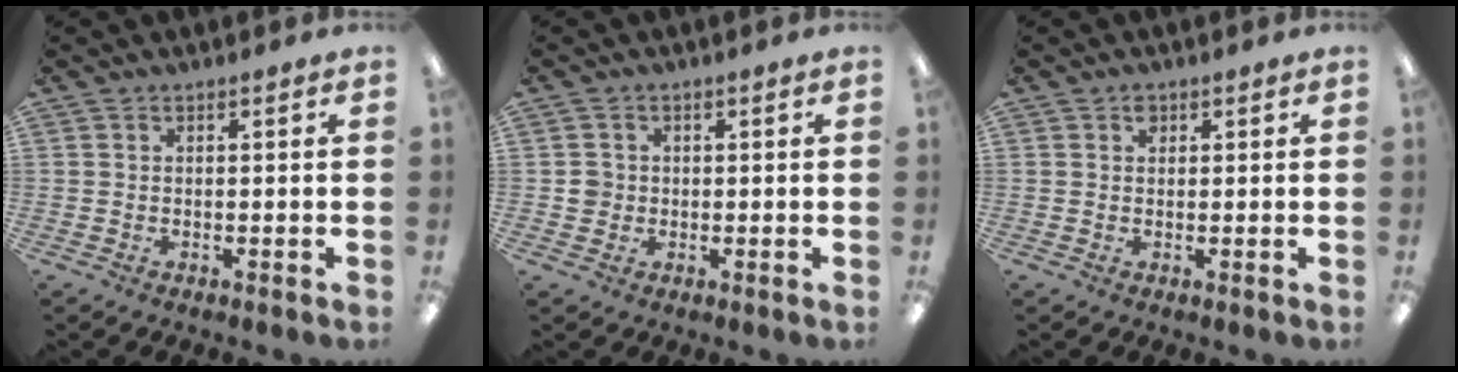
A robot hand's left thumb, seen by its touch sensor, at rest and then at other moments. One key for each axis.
{"total": 2.8, "fx": 0.0, "fy": 2.7, "fz": 0.5, "tx": -0.005, "ty": 0.002, "tz": -0.004}
{"total": 1.4, "fx": 0.8, "fy": 1.0, "fz": 0.7, "tx": -0.007, "ty": -0.001, "tz": 0.012}